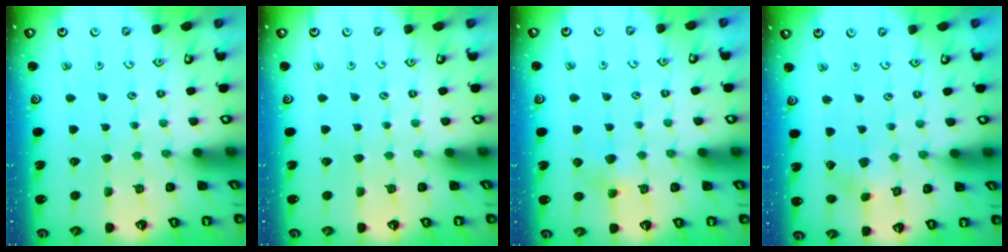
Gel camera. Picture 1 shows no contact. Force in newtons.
{"total": 0.0}
{"total": 4.2, "press": 4.2, "slide": 0.4}
{"total": 2.8, "press": 2.8, "slide": 0.2}